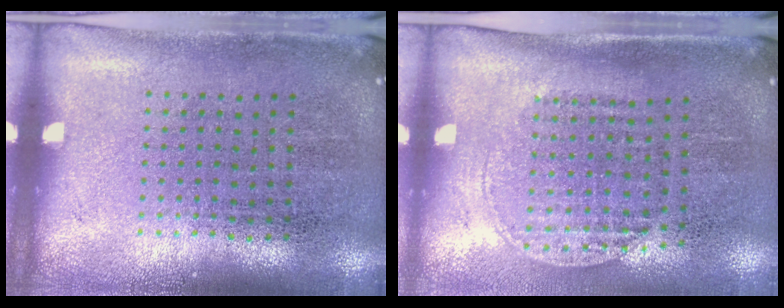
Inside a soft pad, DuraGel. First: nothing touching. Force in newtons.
{"total": 1.4, "press": 1.2, "slide": 0.7}